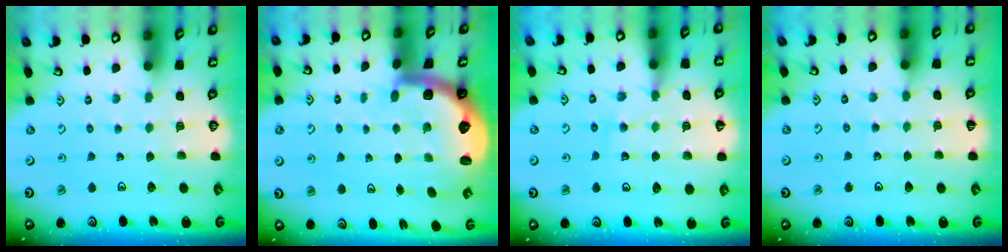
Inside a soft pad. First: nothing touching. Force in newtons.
{"total": 2.8, "press": 2.5, "slide": 1.4}
{"total": 10.9, "press": 10.8, "slide": 1.5}
{"total": 2.5, "press": 2.5, "slide": 0.2}